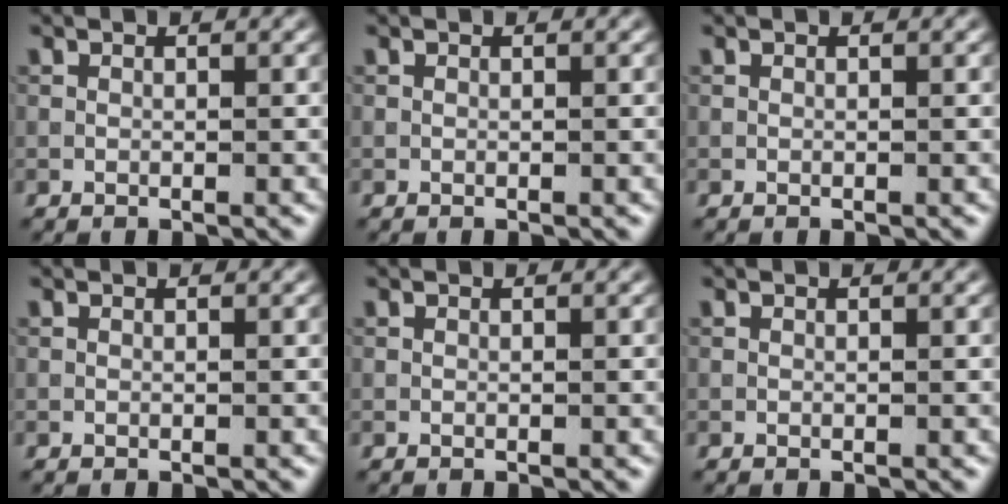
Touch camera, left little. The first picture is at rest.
{"total": 0.0}
{"total": 0.0}
{"total": 0.0}
{"total": 0.0}
{"total": 0.0}